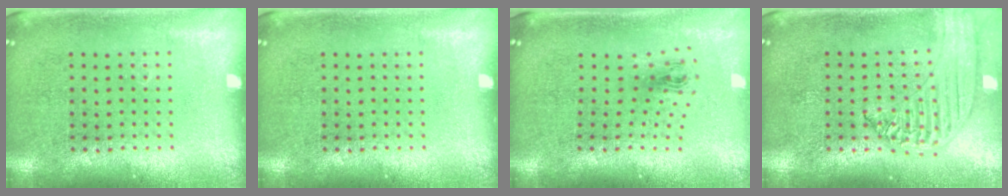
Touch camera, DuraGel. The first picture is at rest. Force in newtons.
{"total": 0.0}
{"total": 1.0, "press": 0.4, "slide": 0.9}
{"total": 1.3, "press": 1.2, "slide": 0.2}